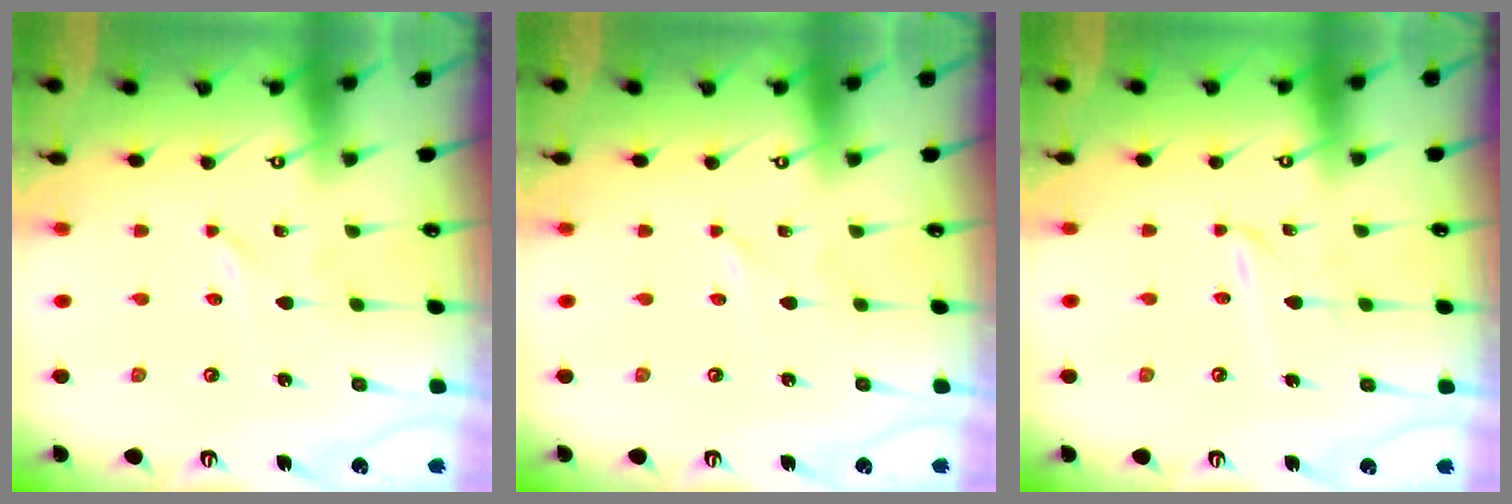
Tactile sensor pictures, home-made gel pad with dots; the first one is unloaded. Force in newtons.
{"total": 0.0}
{"total": 4.5, "press": 4.5, "slide": 0.4}